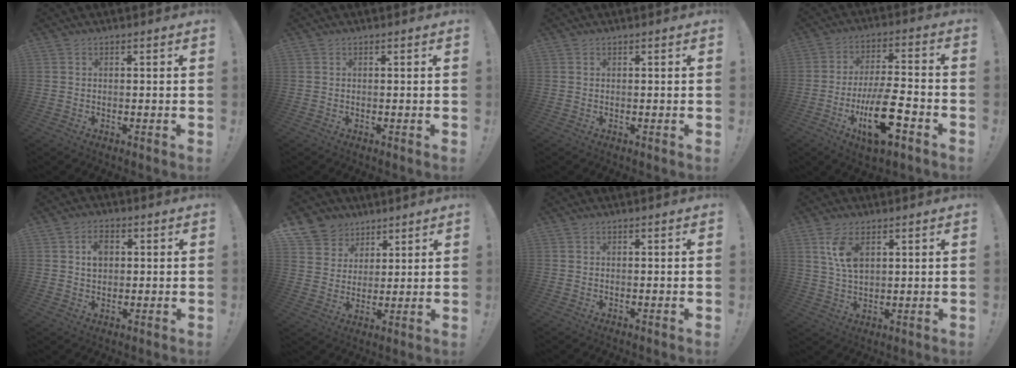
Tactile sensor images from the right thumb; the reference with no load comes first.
{"total": 0.0}
{"total": 0.0}
{"total": 16.8, "force": [-6.7, 5.7, 14.3], "torque": [-0.247, 0.026, -0.105]}
{"total": 5.2, "force": [1.0, 3.9, 3.2], "torque": [-0.038, 0.000, 0.014]}
{"total": 9.3, "force": [5.5, 7.3, 1.2], "torque": [-0.022, -0.042, 0.111]}
{"total": 0.0}
{"total": 8.0, "force": [3.2, 4.0, 6.1], "torque": [-0.108, -0.010, 0.056]}